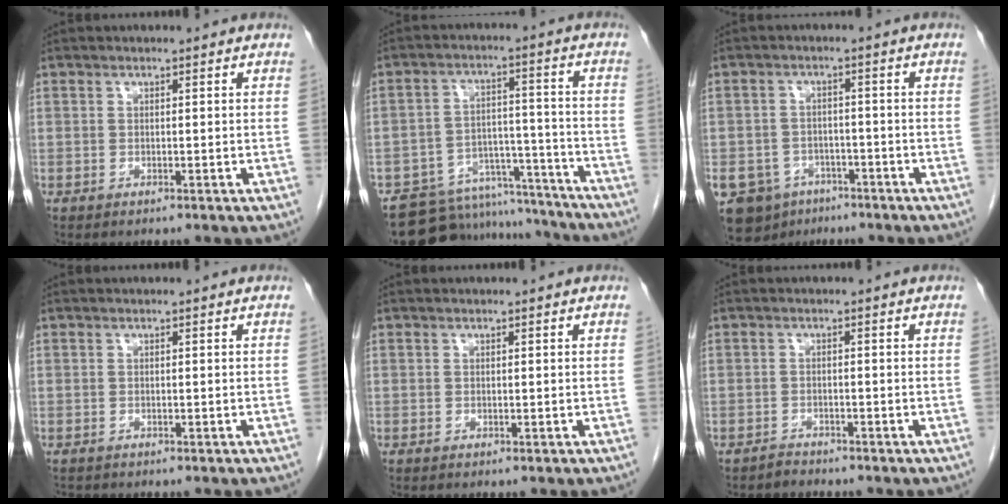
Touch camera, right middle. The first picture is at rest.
{"total": 15.7, "force": [-14.9, 4.5, 2.2], "torque": [-0.036, 0.042, -0.209]}
{"total": 10.3, "force": [-5.9, 7.8, 3.0], "torque": [-0.074, 0.004, -0.083]}
{"total": 0.7, "force": [-0.6, 0.3, 0.0], "torque": [-0.008, -0.001, -0.011]}
{"total": 0.0}
{"total": 1.1, "force": [-1.0, 0.0, -0.3], "torque": [0.005, -0.005, -0.018]}